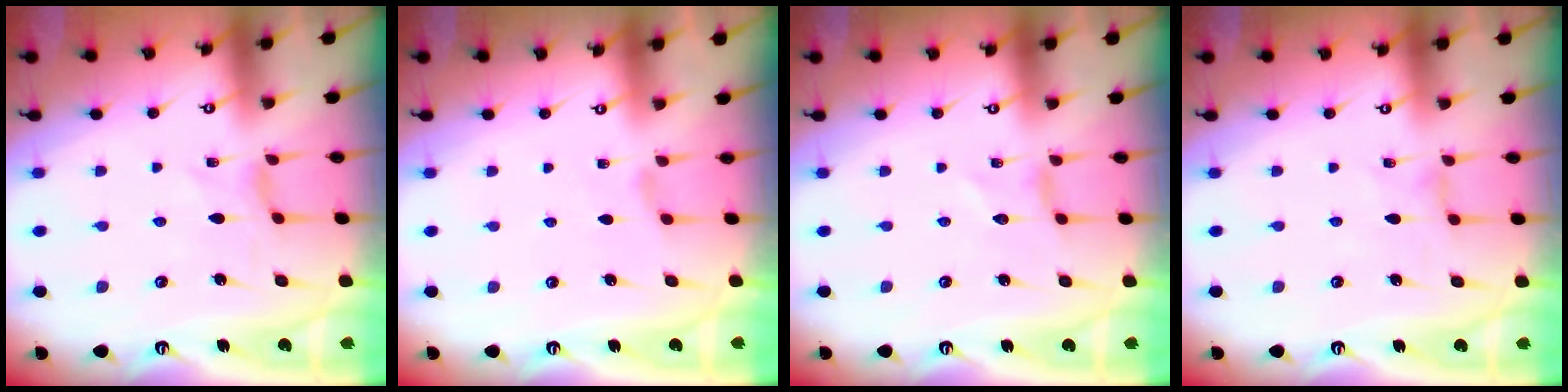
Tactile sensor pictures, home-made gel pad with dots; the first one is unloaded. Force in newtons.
{"total": 2.0, "press": 2.0, "slide": 0.5}
{"total": 0.0}
{"total": 0.6, "press": 0.5, "slide": 0.2}